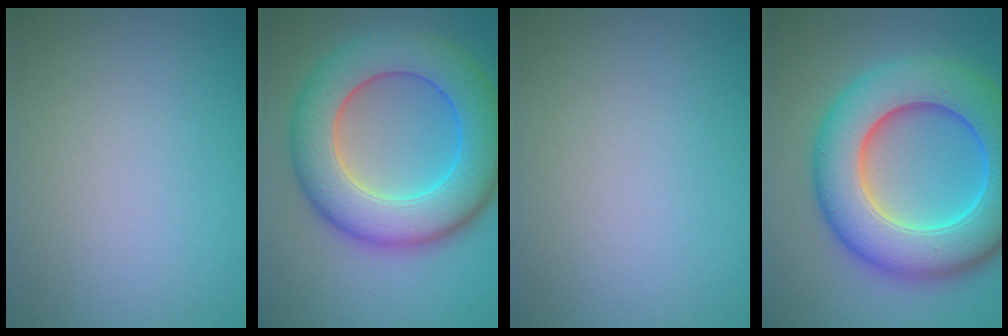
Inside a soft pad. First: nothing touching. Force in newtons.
{"total": 10.6, "press": 10.6, "slide": 0.1}
{"total": 0.0}
{"total": 12.0, "press": 12.0, "slide": 0.2}